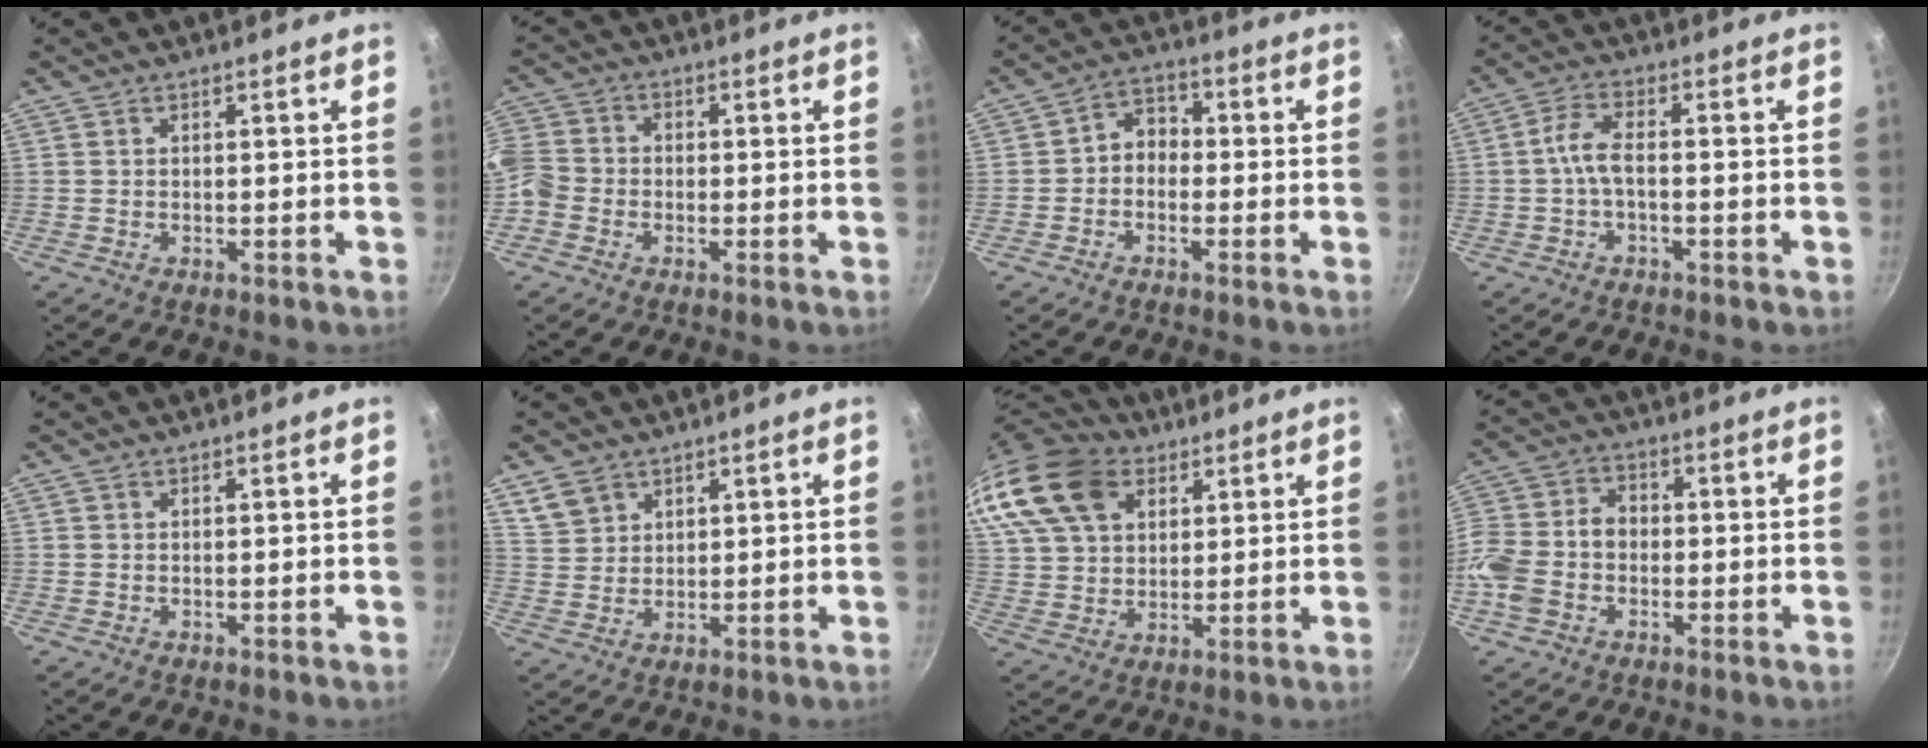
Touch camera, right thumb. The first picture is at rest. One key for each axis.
{"total": 7.9, "fx": -2.5, "fy": 6.5, "fz": 3.7, "tx": -0.077, "ty": 0.029, "tz": -0.067}
{"total": 4.9, "fx": -1.0, "fy": 4.0, "fz": 2.8, "tx": -0.021, "ty": 0.024, "tz": -0.030}
{"total": 4.5, "fx": -1.4, "fy": 1.9, "fz": 3.8, "tx": -0.086, "ty": 0.021, "tz": -0.035}
{"total": 0.0}
{"total": 5.5, "fx": 3.4, "fy": 3.9, "fz": 1.8, "tx": -0.022, "ty": -0.004, "tz": 0.076}
{"total": 21.0, "fx": 10.5, "fy": 14.1, "fz": 11.4, "tx": -0.236, "ty": 0.005, "tz": 0.198}
{"total": 11.5, "fx": -2.5, "fy": 8.7, "fz": 7.1, "tx": -0.135, "ty": 0.034, "tz": -0.061}